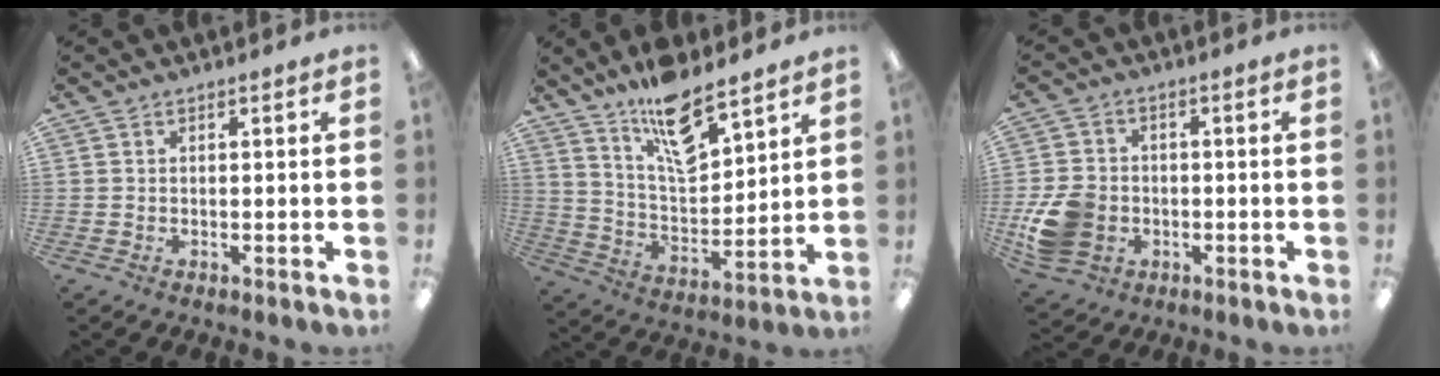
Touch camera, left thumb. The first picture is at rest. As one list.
[{"total": 14.9, "force": [11.2, 5.3, 8.3], "torque": [-0.135, -0.067, 0.193]}, {"total": 10.3, "force": [-2.8, 8.2, 5.6], "torque": [-0.120, 0.020, -0.046]}]